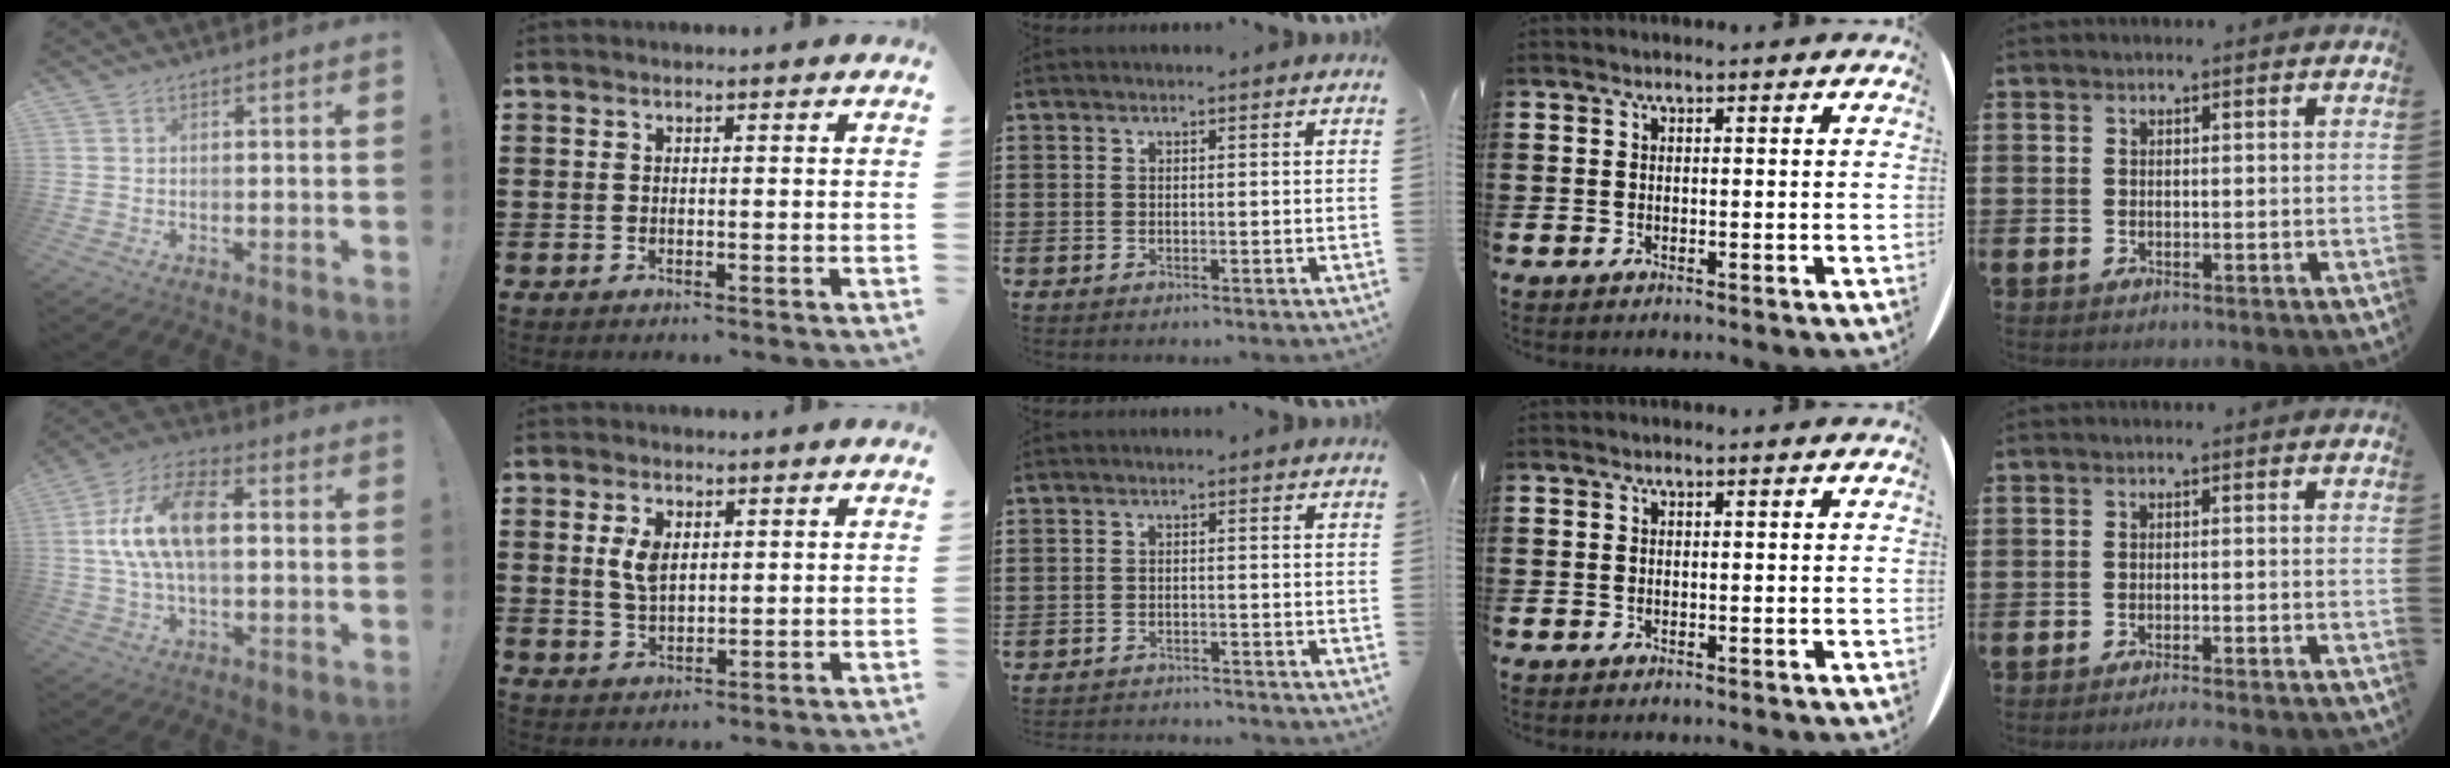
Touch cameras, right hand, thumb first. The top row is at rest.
{"thumb": {"total": 15.4, "force": [1.5, 8.6, 12.7], "torque": [-0.226, 0.013, 0.028]}, "index": {"total": 4.3, "force": [1.2, 2.4, 3.4], "torque": [-0.075, 0.008, 0.021]}, "middle": {"total": 1.8, "force": [-1.8, 0.1, 0.0], "torque": [-0.006, 0.000, -0.039]}, "little": {"total": 1.3, "force": [-1.2, -0.2, 0.4], "torque": [-0.005, 0.000, -0.024]}}